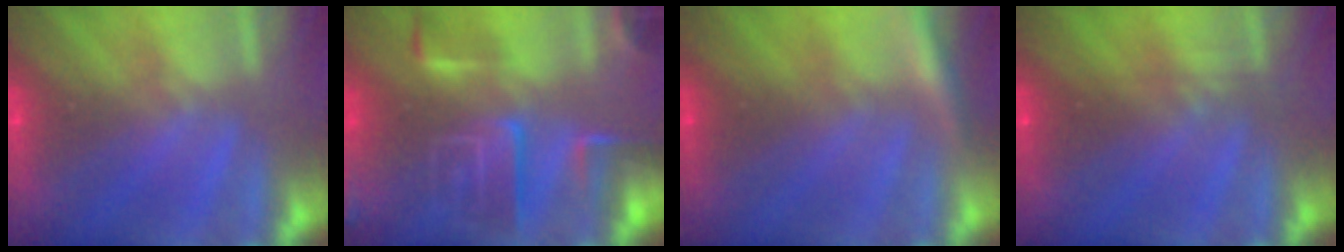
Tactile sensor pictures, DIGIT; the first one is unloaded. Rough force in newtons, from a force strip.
{"total": 9.2}
{"total": 3.8}
{"total": 2.3}